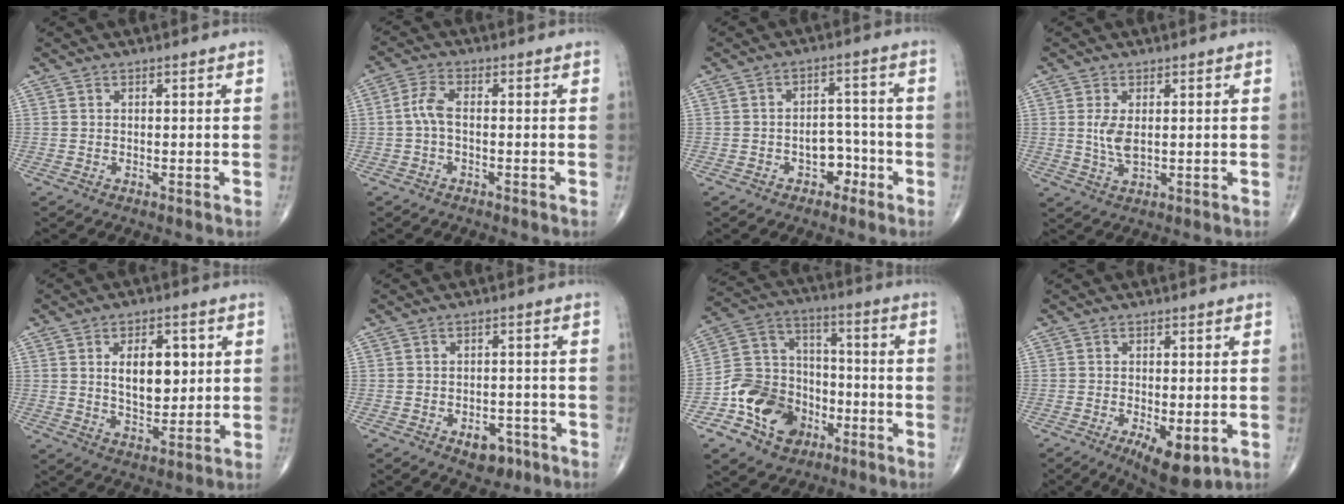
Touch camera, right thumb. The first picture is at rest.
{"total": 3.7, "force": [-0.6, 1.6, 3.3], "torque": [-0.077, 0.011, -0.018]}
{"total": 5.3, "force": [-2.6, 3.8, 2.7], "torque": [-0.009, 0.033, -0.041]}
{"total": 4.2, "force": [0.6, 1.9, 3.7], "torque": [-0.079, -0.010, 0.017]}
{"total": 10.1, "force": [2.0, 5.7, 8.1], "torque": [-0.100, -0.012, 0.040]}
{"total": 5.4, "force": [-2.9, 3.5, 3.0], "torque": [-0.020, 0.020, -0.036]}
{"total": 15.6, "force": [-7.0, 12.0, 7.2], "torque": [-0.089, 0.072, -0.122]}
{"total": 8.9, "force": [-3.2, 3.7, 7.4], "torque": [-0.108, -0.013, -0.042]}